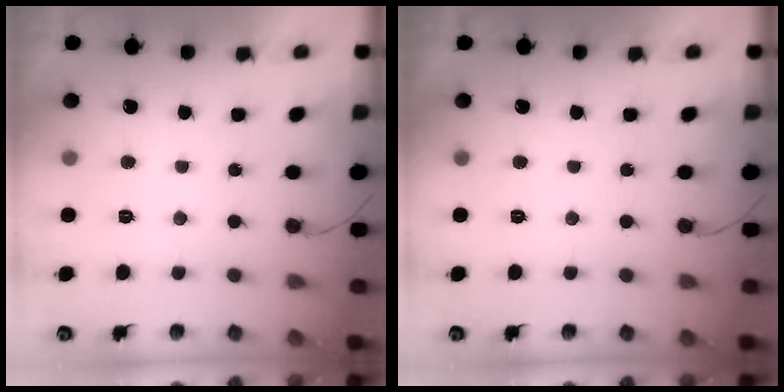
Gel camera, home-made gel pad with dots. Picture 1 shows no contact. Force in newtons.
{"total": 0.0}